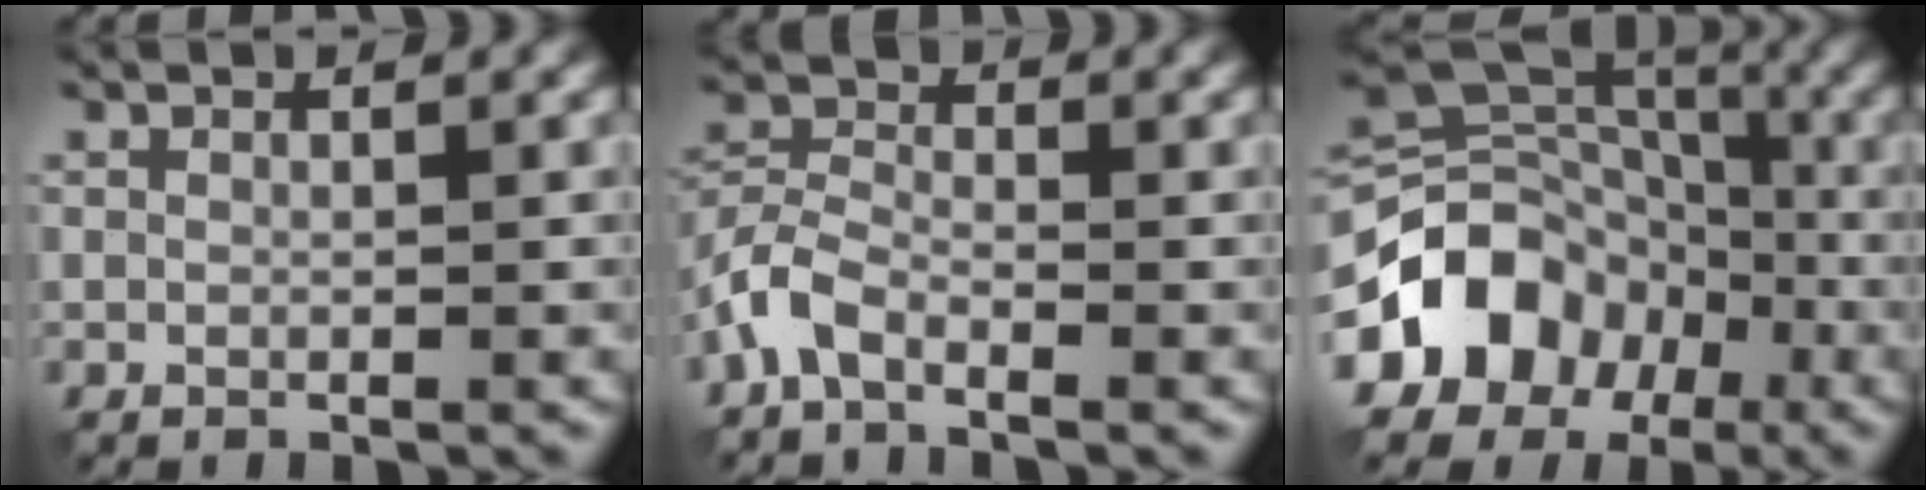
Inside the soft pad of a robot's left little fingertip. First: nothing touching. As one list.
[{"total": 3.6, "force": [-2.4, 1.6, 2.1], "torque": [-0.047, 0.004, -0.065]}, {"total": 10.6, "force": [-4.7, 8.4, 4.4], "torque": [-0.088, 0.019, -0.100]}]